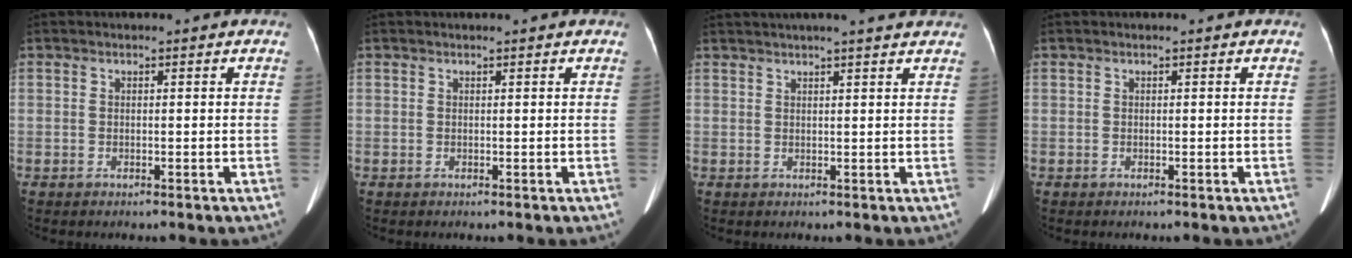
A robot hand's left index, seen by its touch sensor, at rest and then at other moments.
{"total": 0.8, "force": [0.8, 0.0, 0.3], "torque": [-0.005, 0.011, 0.013]}
{"total": 9.6, "force": [8.4, 0.0, 4.7], "torque": [-0.075, 0.025, 0.097]}
{"total": 0.0}